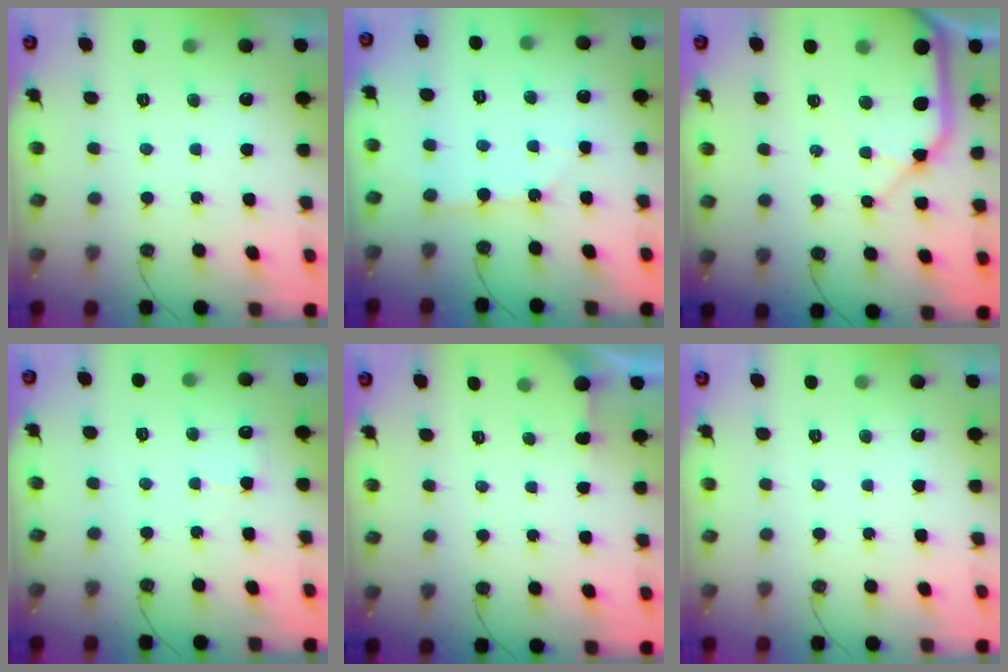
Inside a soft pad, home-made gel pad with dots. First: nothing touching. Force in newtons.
{"total": 2.5, "press": 2.5, "slide": 0.3}
{"total": 15.7, "press": 15.5, "slide": 2.3}
{"total": 4.7, "press": 4.7, "slide": 0.6}
{"total": 2.4, "press": 2.4, "slide": 0.4}
{"total": 0.0}